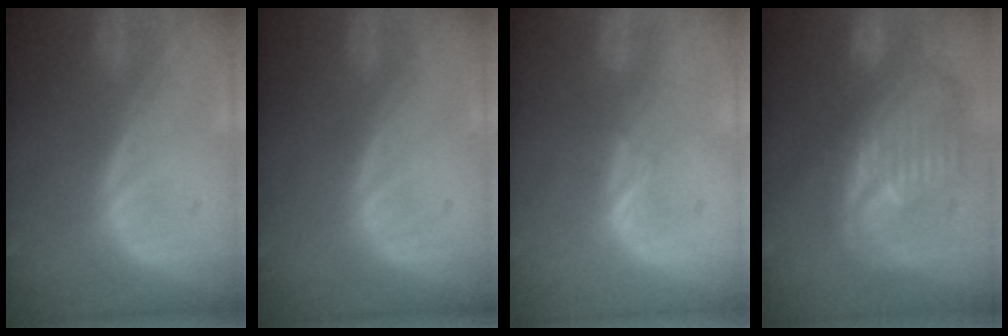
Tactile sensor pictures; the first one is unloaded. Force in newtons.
{"total": 0.0}
{"total": 1.7, "press": 1.5, "slide": 0.8}
{"total": 12.2, "press": 10.5, "slide": 6.2}